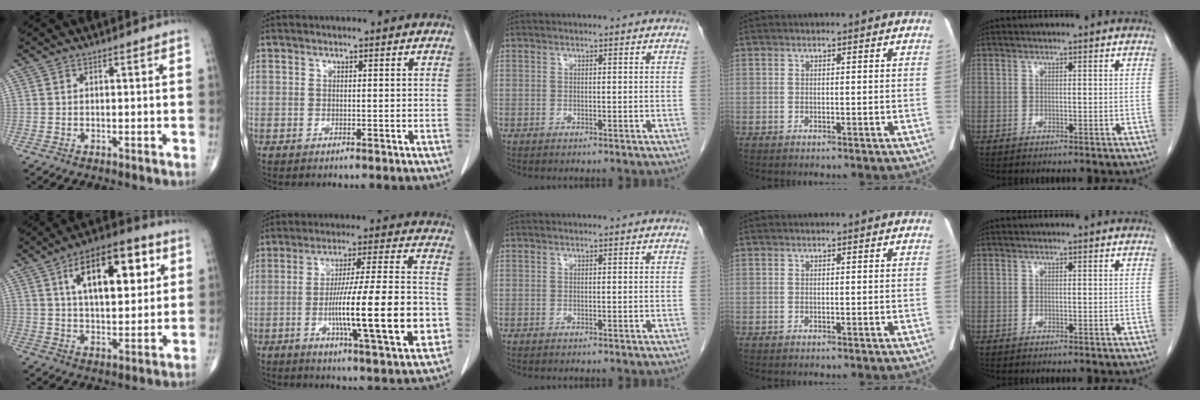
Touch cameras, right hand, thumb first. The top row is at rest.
{"thumb": {"total": 17.9, "force": [6.4, 8.4, 14.4], "torque": [-0.190, -0.007, 0.101]}, "index": {"total": 19.1, "force": [-4.1, 1.5, 18.6], "torque": [-0.277, 0.002, -0.058]}}